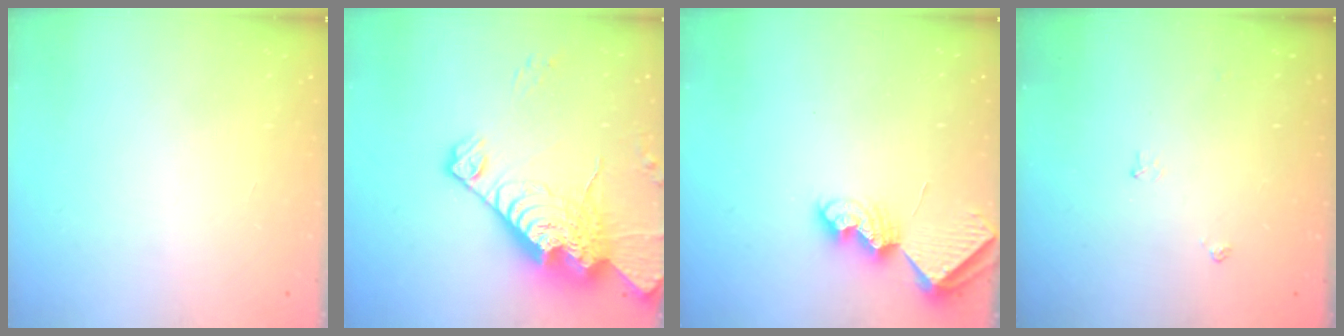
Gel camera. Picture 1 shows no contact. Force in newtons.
{"total": 21.7, "press": 21.6, "slide": 2.0}
{"total": 7.1, "press": 7.0, "slide": 0.7}
{"total": 3.0, "press": 3.0, "slide": 0.5}